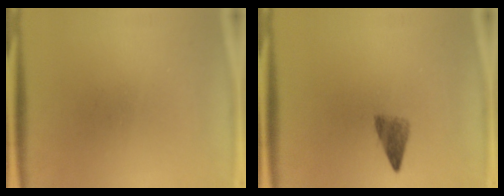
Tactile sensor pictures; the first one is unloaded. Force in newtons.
{"total": 2.8}